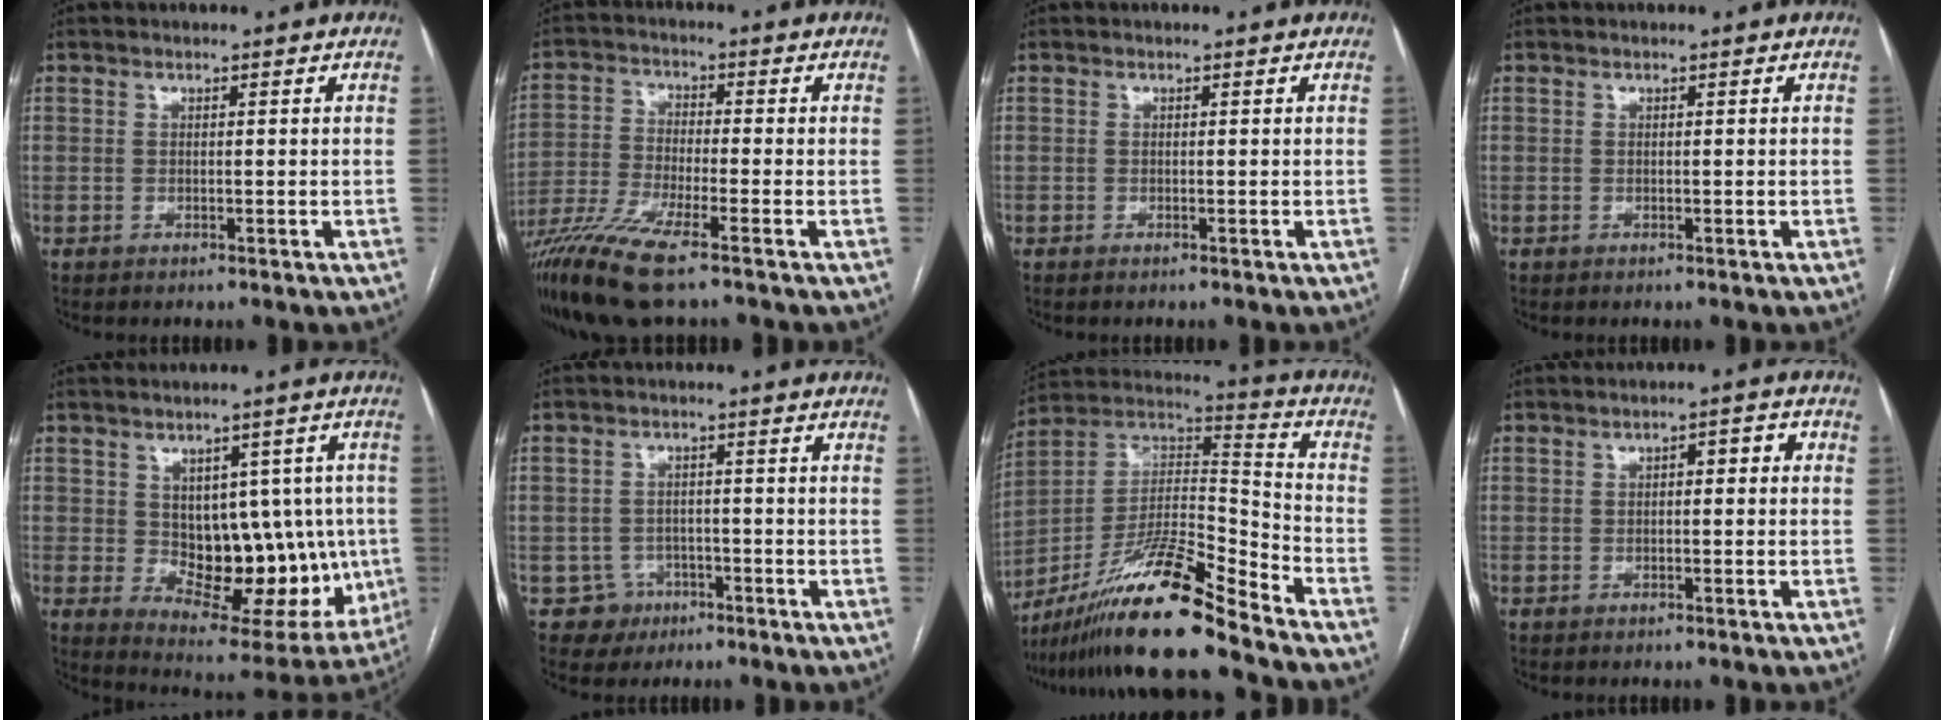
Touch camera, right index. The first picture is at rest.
{"total": 11.7, "force": [-8.1, 0.5, 8.3], "torque": [-0.163, -0.027, -0.151]}
{"total": 0.0}
{"total": 0.0}
{"total": 16.2, "force": [-0.6, 8.8, 13.6], "torque": [-0.161, 0.012, 0.019]}
{"total": 4.2, "force": [-1.9, 3.7, -0.4], "torque": [0.016, 0.016, -0.026]}
{"total": 18.9, "force": [-14.3, 0.8, 12.3], "torque": [-0.240, 0.004, -0.259]}
{"total": 2.9, "force": [0.1, 1.1, 2.6], "torque": [-0.036, 0.018, 0.000]}